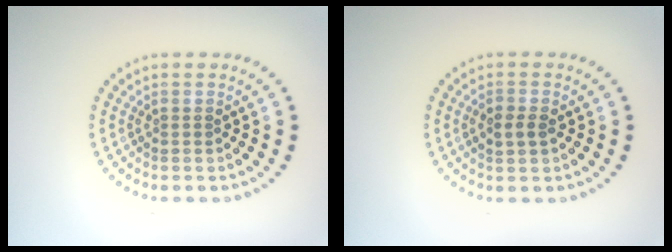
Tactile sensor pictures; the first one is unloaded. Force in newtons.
{"total": 1.6, "press": 1.6, "slide": 0.1}